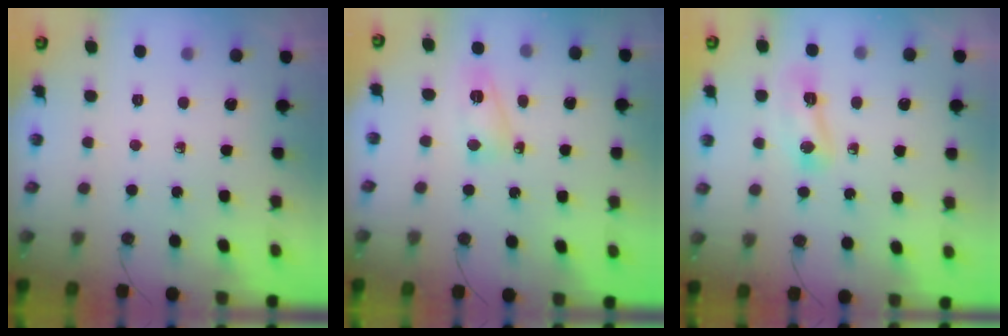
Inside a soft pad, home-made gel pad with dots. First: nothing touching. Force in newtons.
{"total": 6.2, "press": 6.1, "slide": 0.6}
{"total": 6.8, "press": 6.7, "slide": 0.9}